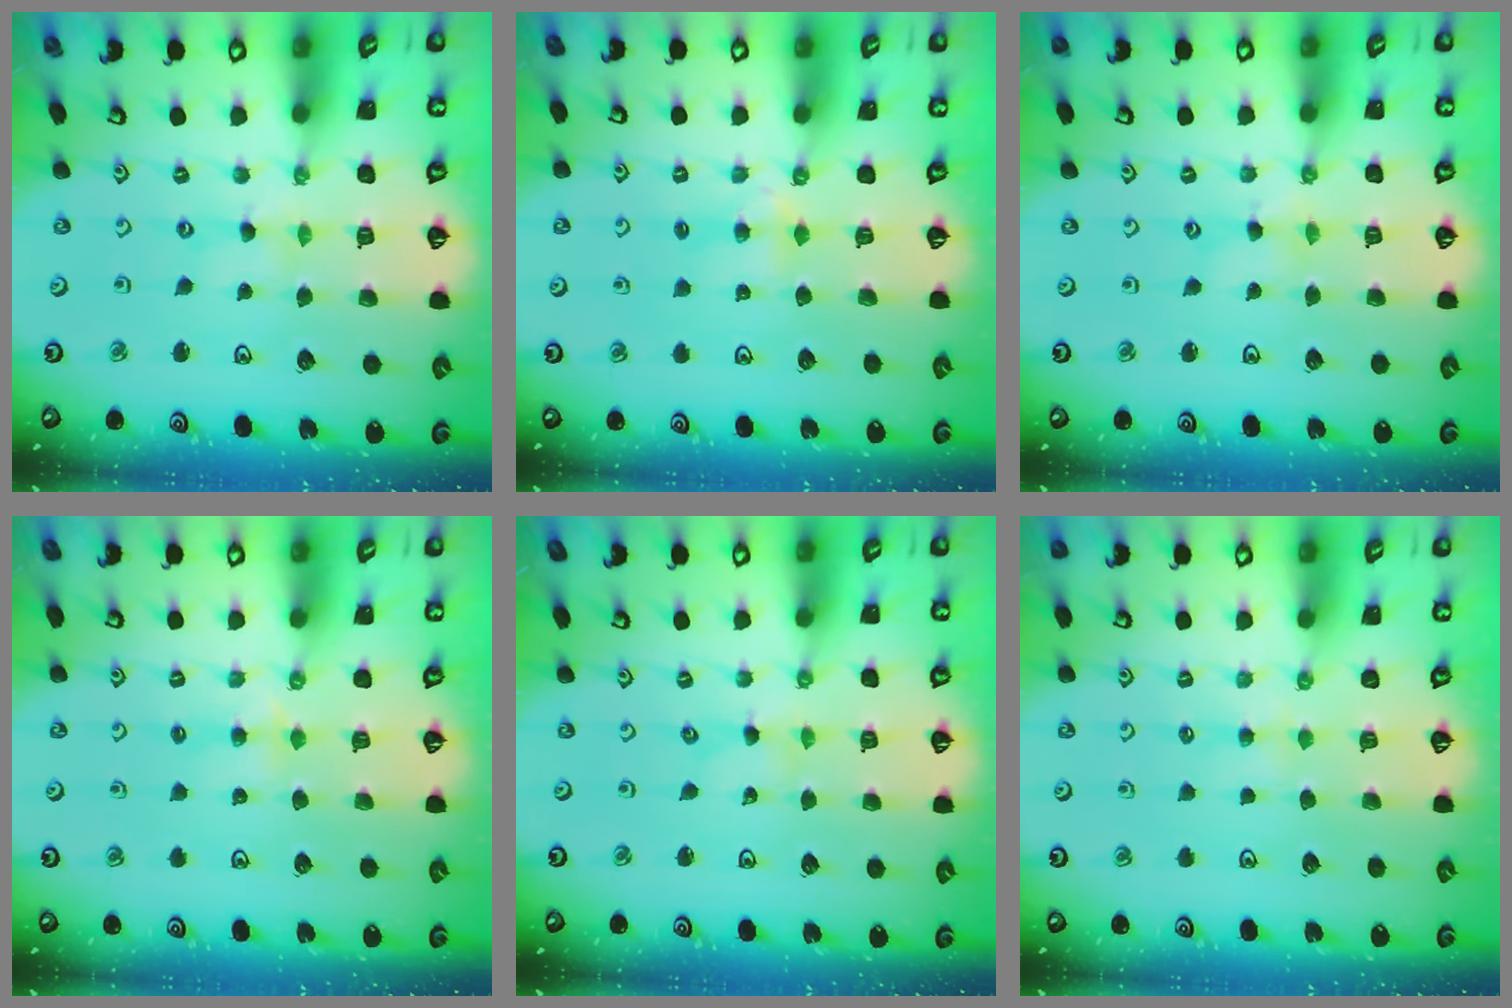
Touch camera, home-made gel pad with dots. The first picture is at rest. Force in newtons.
{"total": 3.5, "press": 3.4, "slide": 0.4}
{"total": 0.7, "press": 0.7, "slide": 0.2}
{"total": 2.6, "press": 2.5, "slide": 0.4}
{"total": 0.0}
{"total": 2.3, "press": 2.2, "slide": 0.5}